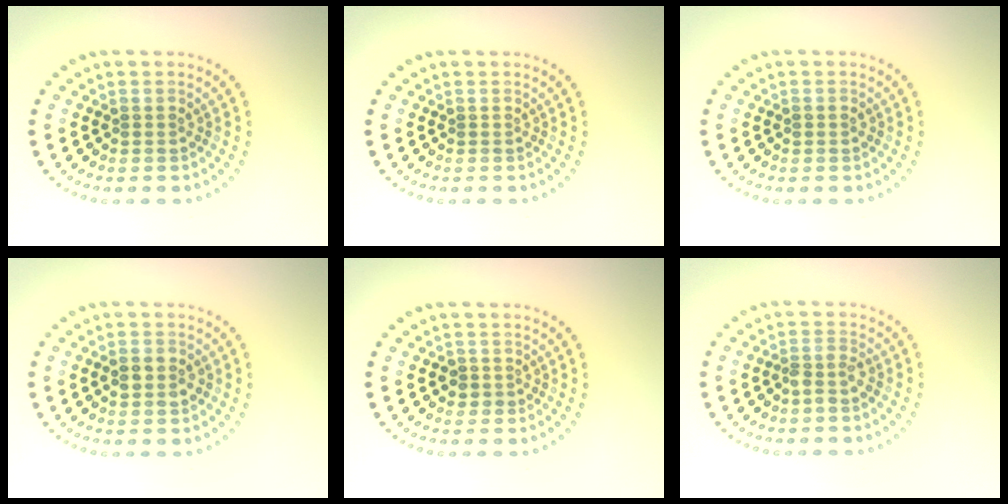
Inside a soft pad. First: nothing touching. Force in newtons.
{"total": 0.0}
{"total": 0.8, "press": 0.8, "slide": 0.0}
{"total": 2.4, "press": 2.4, "slide": 0.2}
{"total": 1.2, "press": 1.0, "slide": 0.7}
{"total": 1.4, "press": 1.0, "slide": 1.0}